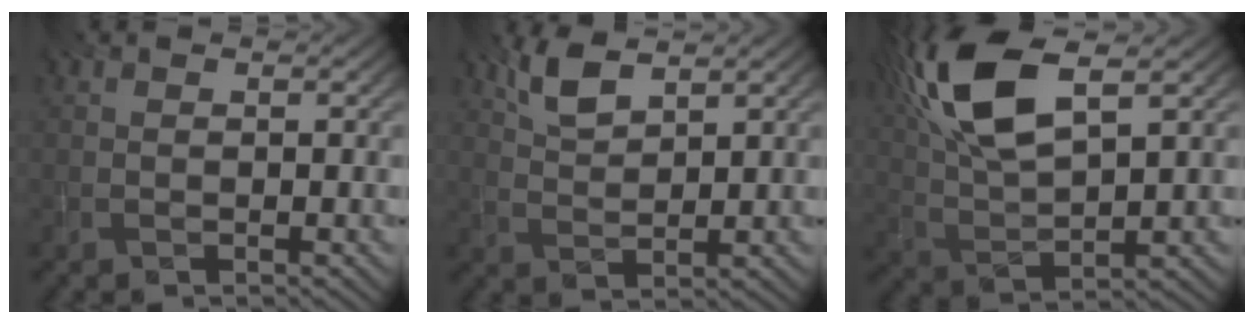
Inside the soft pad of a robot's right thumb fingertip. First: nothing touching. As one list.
[{"total": 4.2, "force": [3.0, 1.3, 2.6], "torque": [-0.072, 0.000, 0.067]}, {"total": 12.7, "force": [5.8, 4.9, 10.2], "torque": [-0.249, 0.019, 0.115]}]